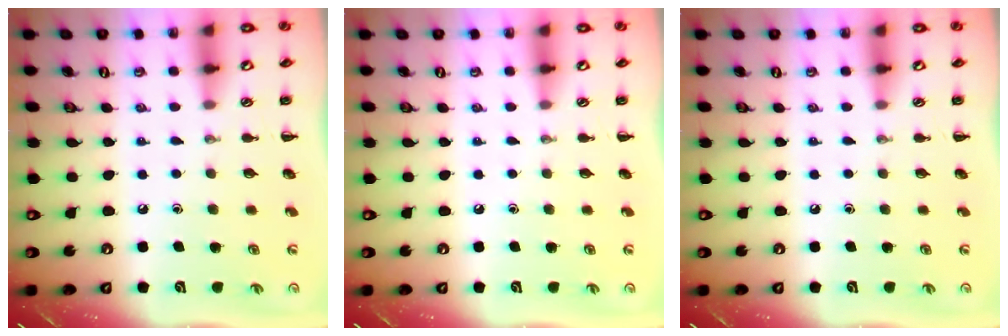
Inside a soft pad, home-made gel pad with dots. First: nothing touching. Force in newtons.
{"total": 0.0}
{"total": 0.0}